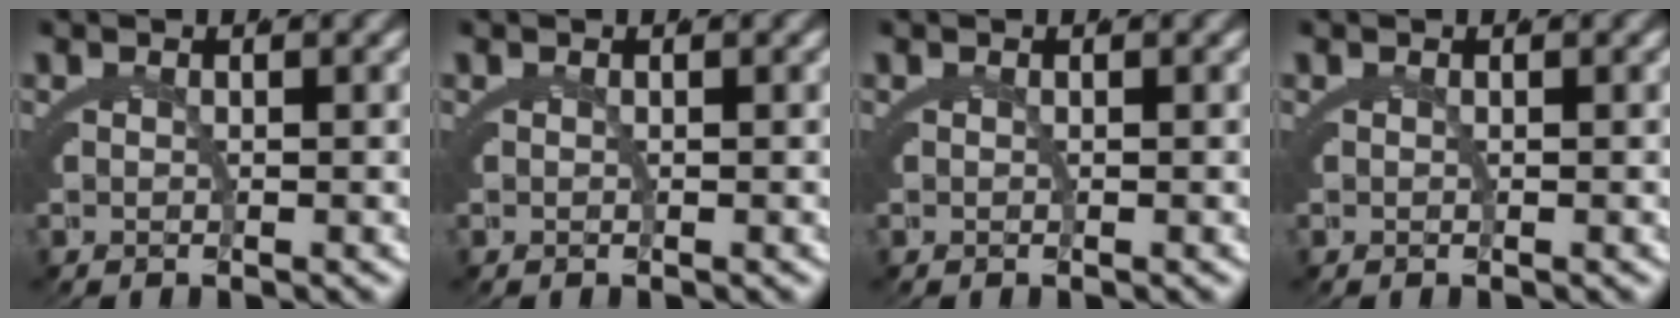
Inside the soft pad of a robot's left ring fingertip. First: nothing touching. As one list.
[{"total": 0.0}, {"total": 0.0}, {"total": 0.0}]